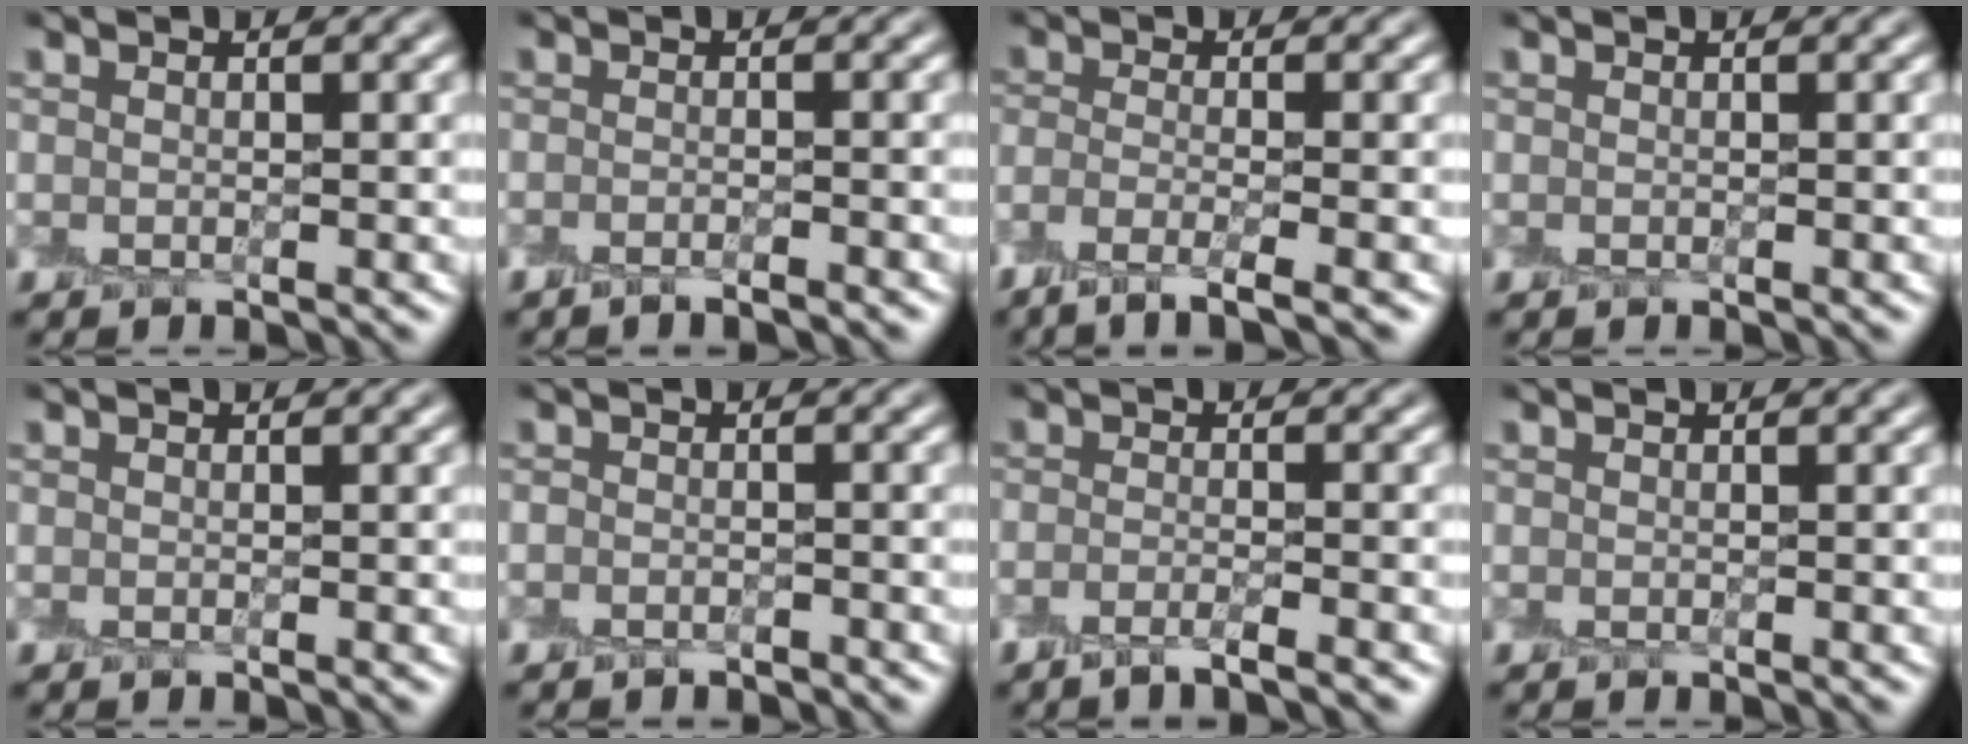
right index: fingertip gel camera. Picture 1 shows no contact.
{"total": 1.4, "force": [-1.3, -0.3, 0.3], "torque": [-0.004, -0.007, -0.019]}
{"total": 3.2, "force": [-2.3, 0.4, 2.2], "torque": [-0.035, -0.002, -0.052]}
{"total": 0.0}
{"total": 0.0}
{"total": 1.3, "force": [-1.2, 0.5, -0.2], "torque": [0.009, -0.002, -0.026]}
{"total": 1.7, "force": [-1.4, -0.1, 0.9], "torque": [-0.016, -0.006, -0.030]}
{"total": 0.0}